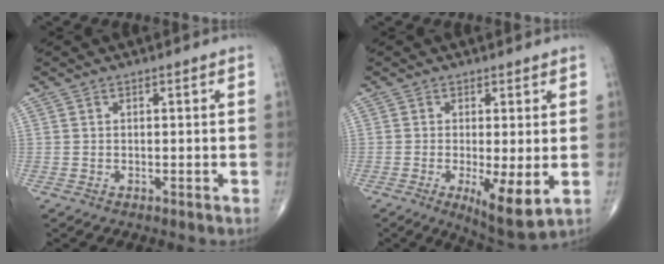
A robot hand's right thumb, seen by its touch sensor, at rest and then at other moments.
{"total": 7.9, "force": [-1.6, 2.1, 7.5], "torque": [-0.121, -0.025, -0.023]}